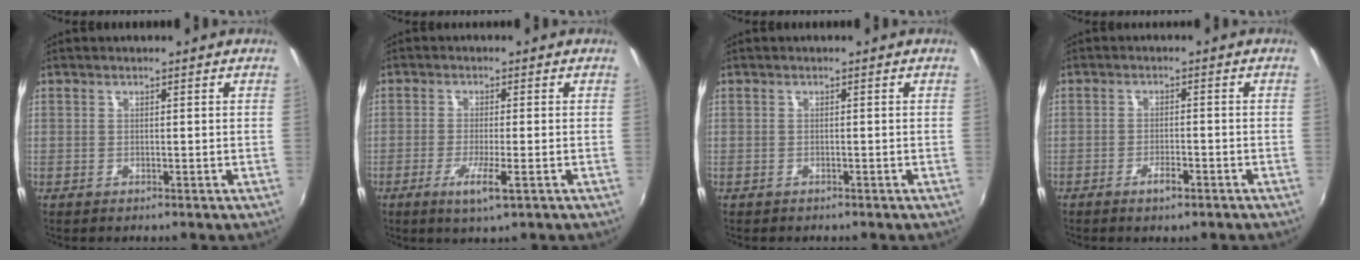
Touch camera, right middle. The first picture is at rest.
{"total": 4.9, "force": [-2.3, 0.2, 4.3], "torque": [-0.090, -0.013, -0.044]}
{"total": 0.7, "force": [-0.6, 0.3, 0.1], "torque": [-0.005, 0.000, -0.008]}
{"total": 2.9, "force": [-2.0, 0.8, 2.0], "torque": [-0.044, -0.002, -0.035]}